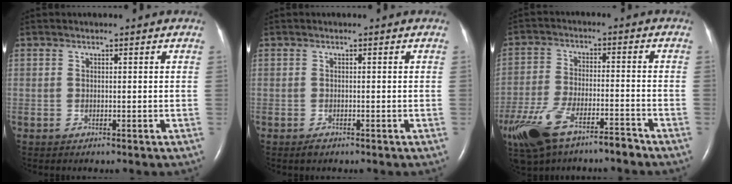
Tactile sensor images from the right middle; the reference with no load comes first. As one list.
[{"total": 0.8, "force": [-0.6, 0.3, 0.4], "torque": [-0.011, -0.002, -0.008]}, {"total": 13.9, "force": [-10.0, 4.6, 8.6], "torque": [-0.181, -0.012, -0.181]}]